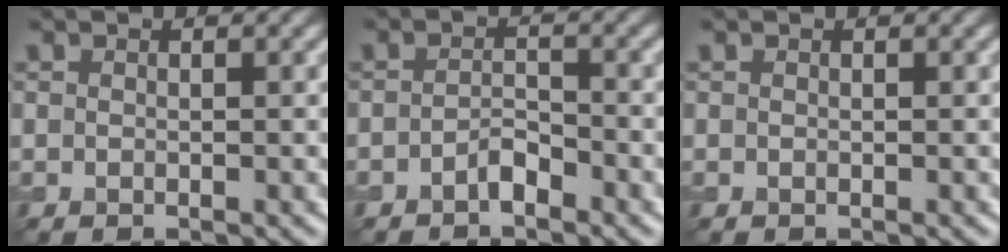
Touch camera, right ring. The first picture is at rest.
{"total": 1.6, "force": [-1.2, 0.6, 0.9], "torque": [-0.018, 0.006, -0.024]}
{"total": 0.0}